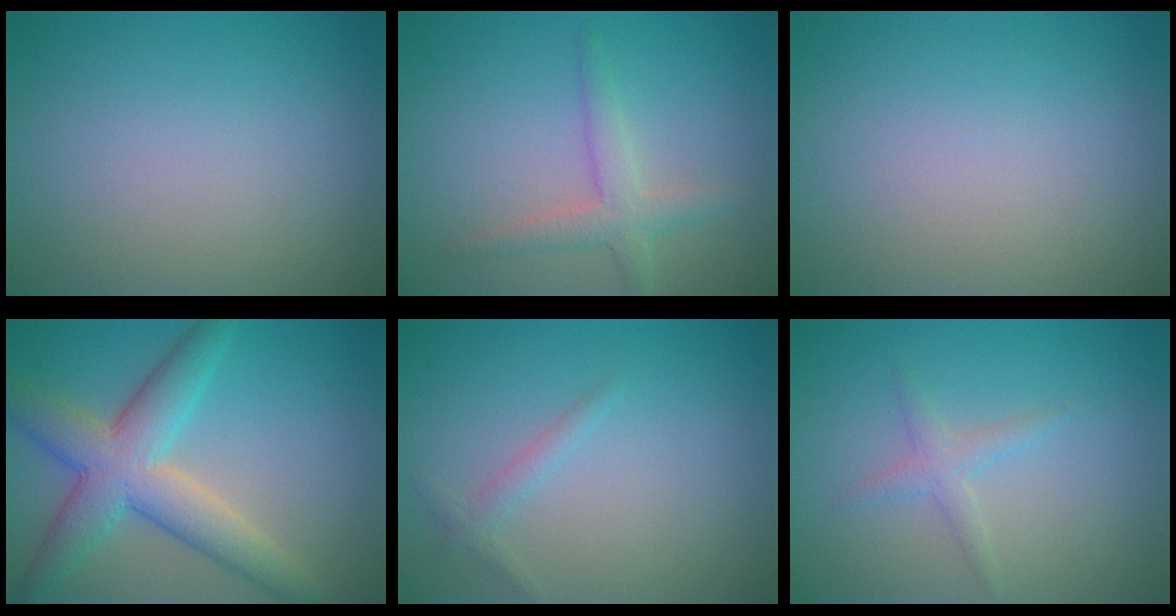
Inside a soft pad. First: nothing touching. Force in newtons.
{"total": 2.5, "press": 2.5, "slide": 0.2}
{"total": 0.0}
{"total": 6.8, "press": 6.8, "slide": 0.3}
{"total": 1.1, "press": 1.1, "slide": 0.0}
{"total": 1.5, "press": 1.5, "slide": 0.1}